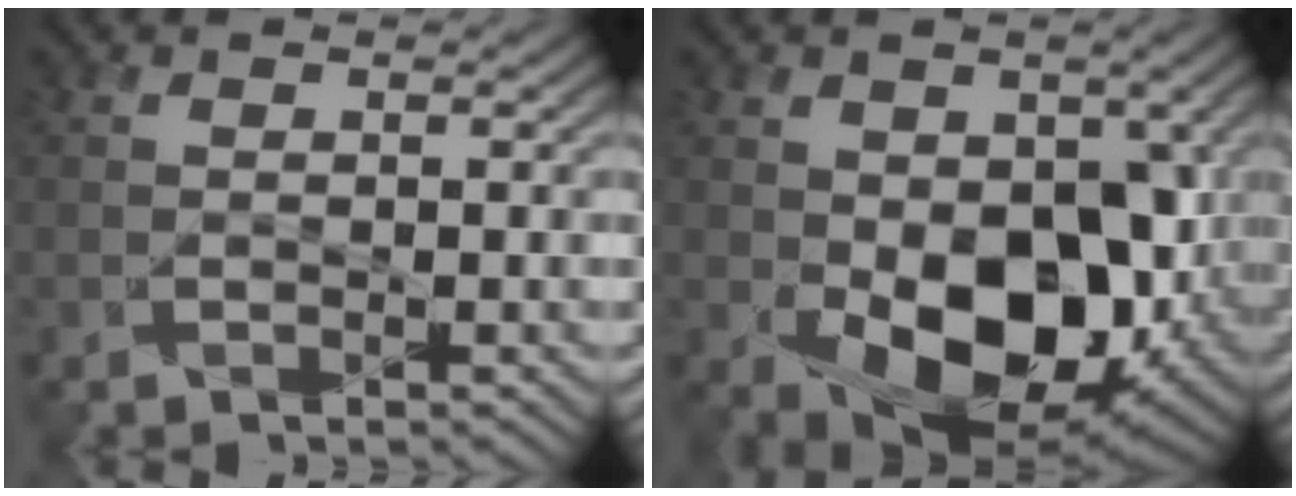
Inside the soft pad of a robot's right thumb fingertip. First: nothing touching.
{"total": 13.9, "force": [-2.4, 8.9, 10.4], "torque": [-0.163, -0.035, -0.031]}